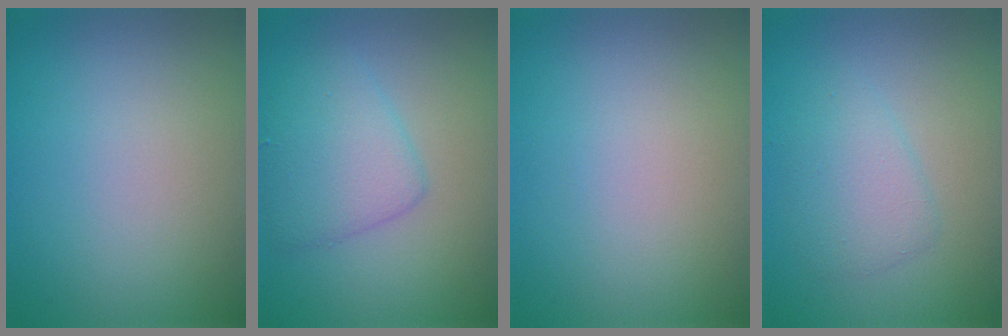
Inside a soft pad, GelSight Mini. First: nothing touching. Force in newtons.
{"total": 3.8, "press": 3.8, "slide": 0.2}
{"total": 0.0}
{"total": 2.6, "press": 2.6, "slide": 0.1}